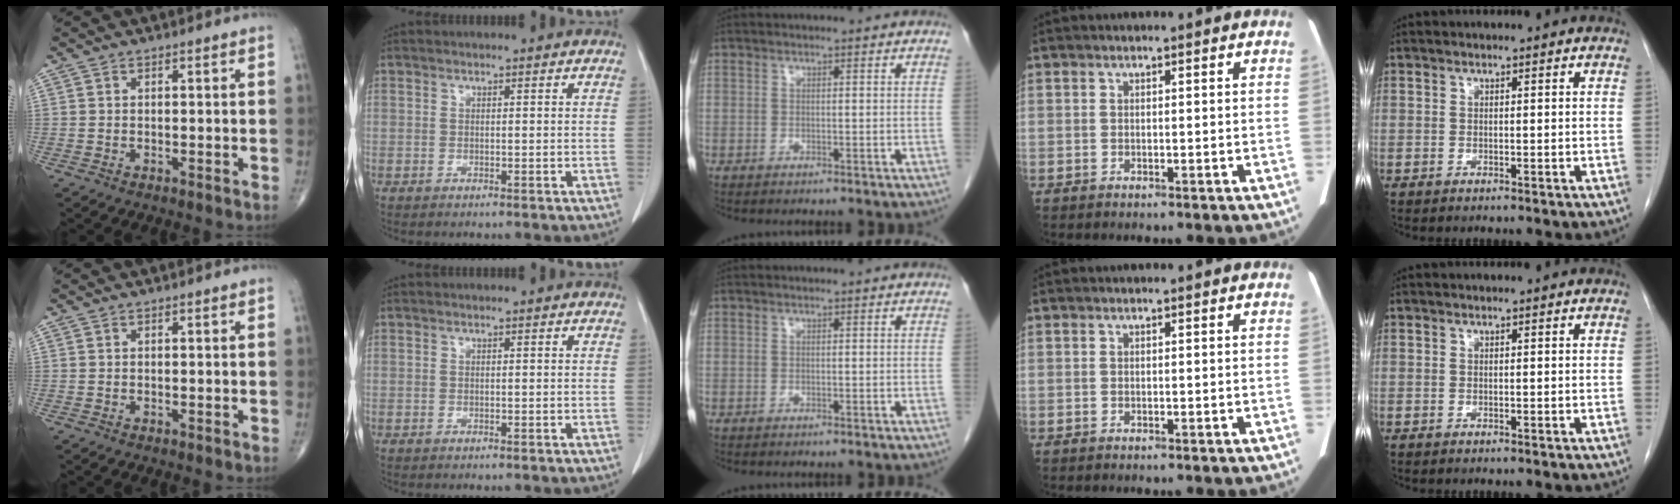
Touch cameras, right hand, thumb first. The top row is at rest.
{}